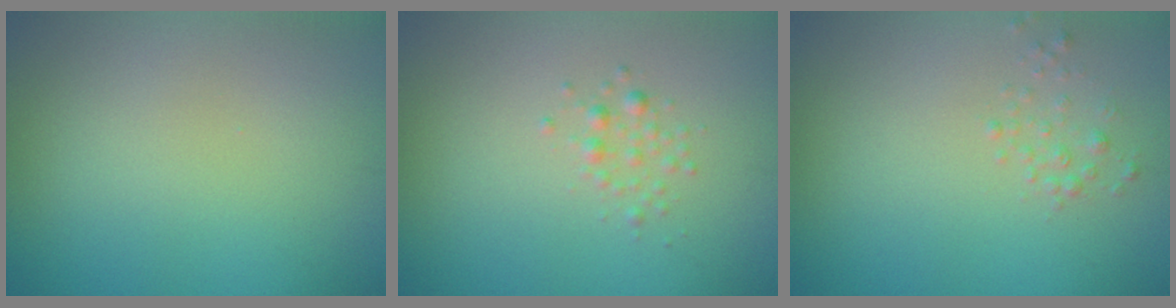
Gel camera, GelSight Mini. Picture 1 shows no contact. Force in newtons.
{"total": 1.1, "press": 1.1, "slide": 0.0}
{"total": 0.9, "press": 0.9, "slide": 0.0}